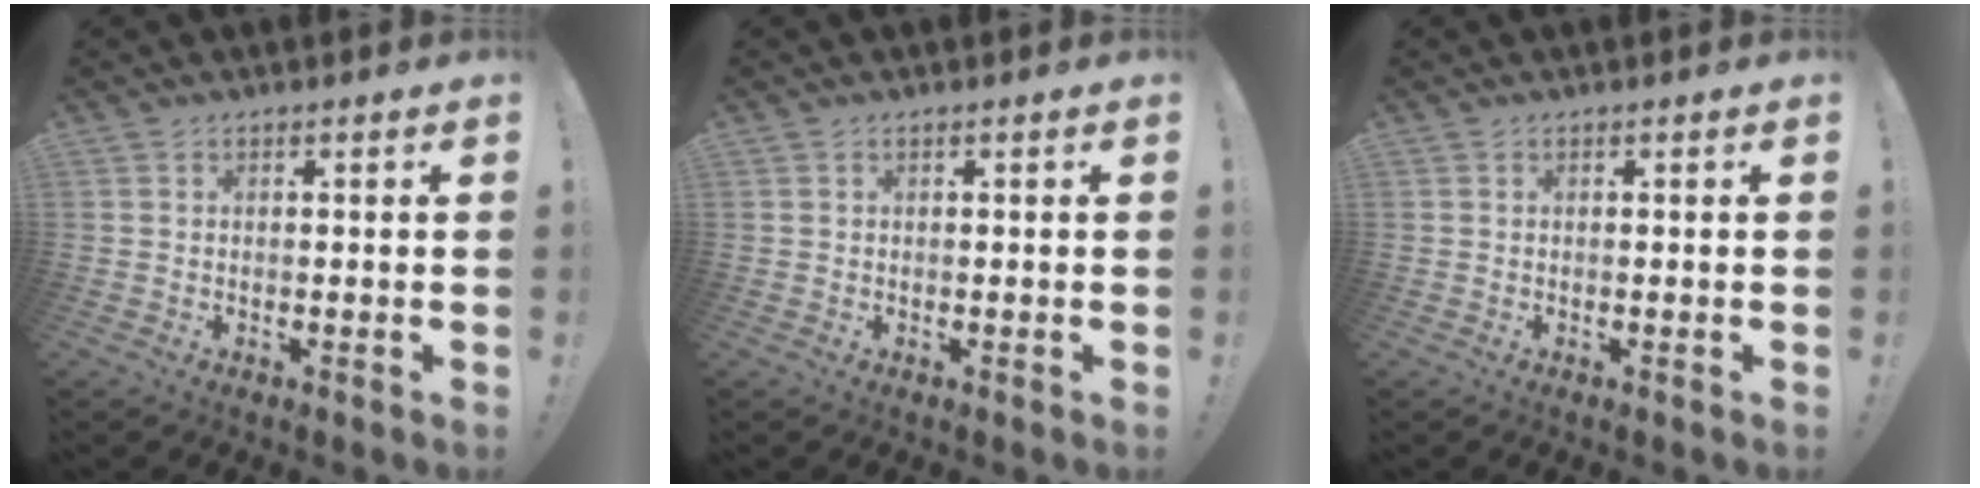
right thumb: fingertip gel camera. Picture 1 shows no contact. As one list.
[{"total": 0.5, "force": [0.5, -0.1, 0.1], "torque": [0.006, -0.004, 0.008]}, {"total": 0.0}]